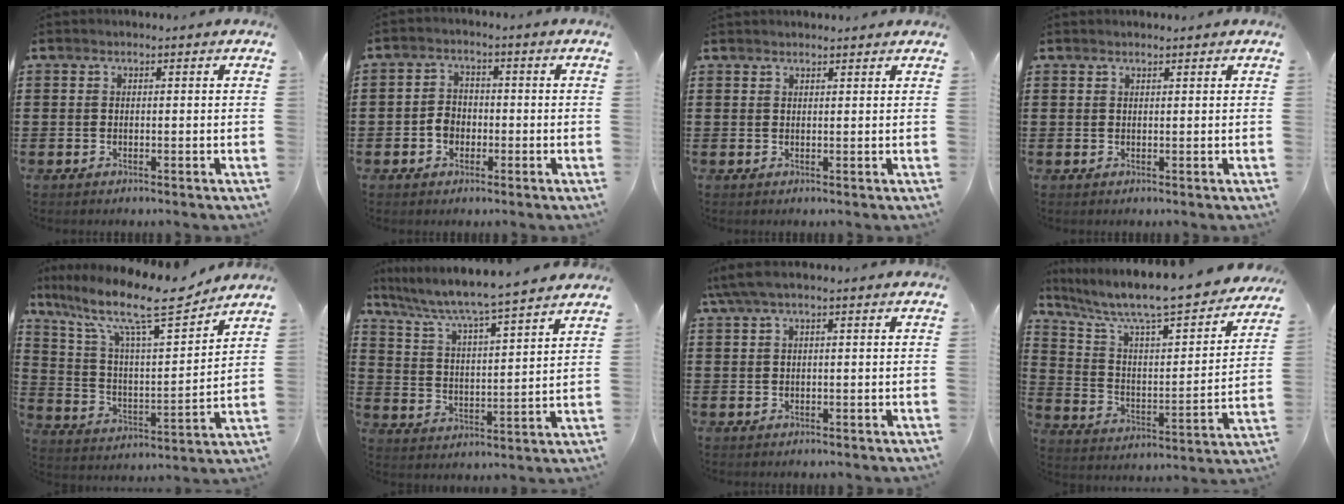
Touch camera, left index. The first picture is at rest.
{"total": 3.2, "force": [-1.1, 2.6, 1.6], "torque": [-0.034, 0.006, -0.024]}
{"total": 1.2, "force": [1.2, 0.2, 0.2], "torque": [-0.005, 0.001, 0.024]}
{"total": 0.7, "force": [0.7, 0.1, 0.2], "torque": [-0.006, 0.000, 0.013]}
{"total": 12.9, "force": [9.7, 2.6, 8.2], "torque": [-0.186, -0.053, 0.161]}
{"total": 4.9, "force": [4.4, -0.7, 2.1], "torque": [-0.064, -0.041, 0.064]}
{"total": 2.4, "force": [0.2, 0.4, 2.4], "torque": [-0.049, -0.004, 0.001]}
{"total": 8.7, "force": [7.6, 0.9, 4.0], "torque": [-0.104, -0.066, 0.123]}